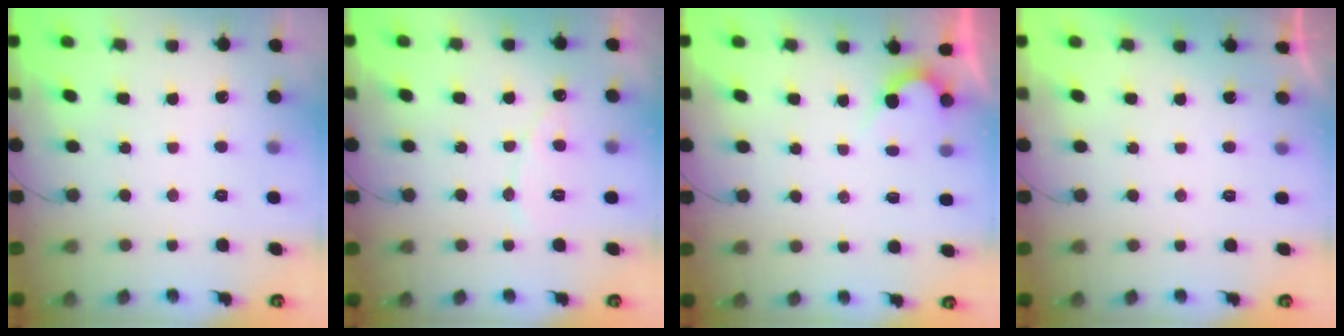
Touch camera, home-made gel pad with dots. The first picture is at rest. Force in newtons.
{"total": 6.1, "press": 6.1, "slide": 0.5}
{"total": 2.1, "press": 2.1, "slide": 0.1}
{"total": 1.0, "press": 0.9, "slide": 0.3}